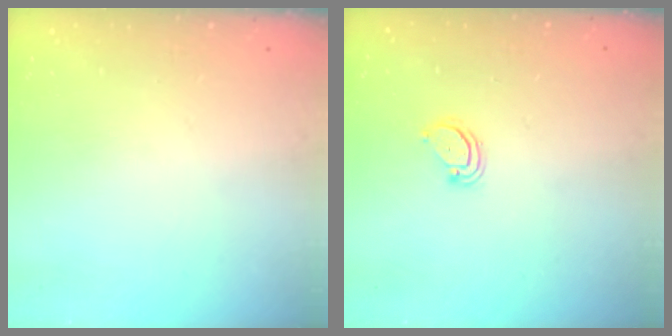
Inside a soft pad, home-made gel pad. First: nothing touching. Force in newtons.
{"total": 3.0, "press": 3.0, "slide": 0.2}